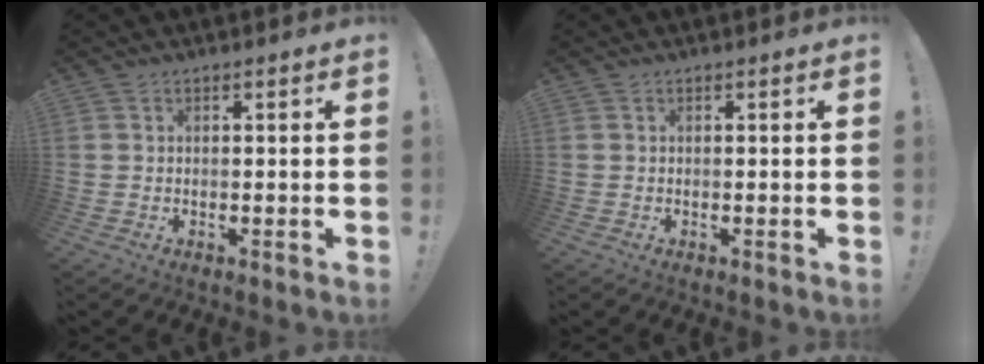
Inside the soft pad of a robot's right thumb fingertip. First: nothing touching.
{"total": 0.0}